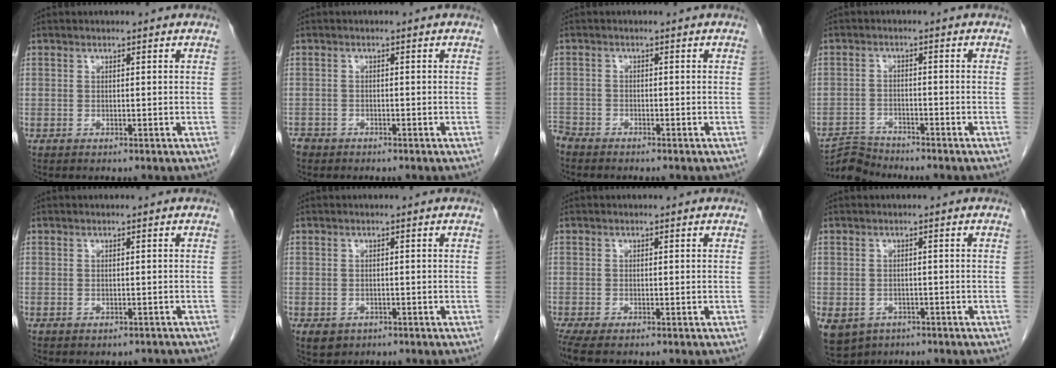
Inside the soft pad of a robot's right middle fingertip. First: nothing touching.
{"total": 2.2, "force": [-1.8, 1.2, 0.5], "torque": [-0.014, 0.000, -0.032]}
{"total": 3.1, "force": [-2.9, 0.9, 0.4], "torque": [-0.007, -0.006, -0.056]}
{"total": 3.5, "force": [-3.4, -0.3, -0.9], "torque": [0.015, -0.011, -0.062]}
{"total": 1.2, "force": [-0.9, 0.8, 0.3], "torque": [-0.003, 0.000, -0.009]}
{"total": 2.8, "force": [-1.4, 2.2, 1.0], "torque": [-0.016, -0.001, -0.012]}
{"total": 3.1, "force": [-2.1, 1.0, 2.0], "torque": [-0.041, -0.012, -0.036]}
{"total": 10.8, "force": [-5.1, 8.6, 4.0], "torque": [-0.124, -0.013, -0.064]}